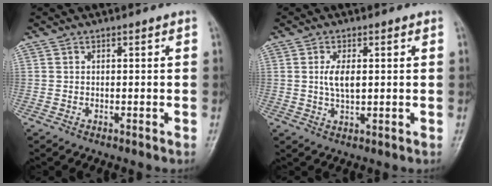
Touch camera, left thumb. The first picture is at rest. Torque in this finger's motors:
{"motor_torque": [0.05, 0.05, 0.27, -0.08, 0.05]}